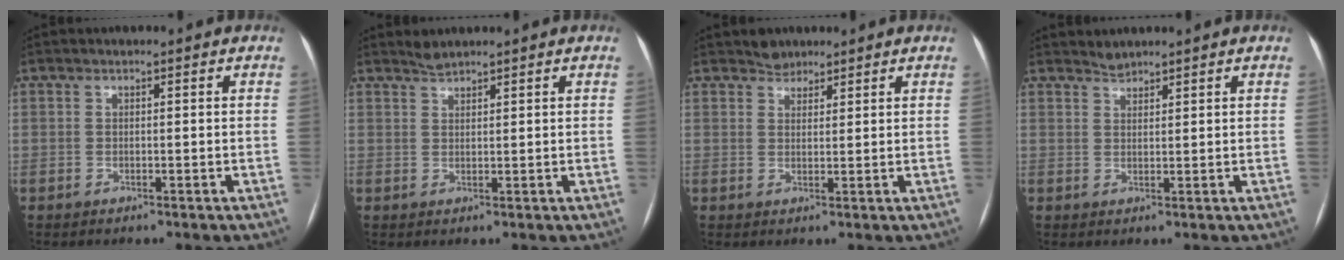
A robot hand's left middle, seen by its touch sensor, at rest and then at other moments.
{"total": 1.5, "force": [1.5, 0.0, 0.1], "torque": [-0.005, 0.006, 0.033]}
{"total": 2.3, "force": [1.9, 1.2, 0.0], "torque": [0.004, 0.005, 0.030]}
{"total": 1.4, "force": [1.4, 0.2, -0.2], "torque": [0.000, 0.004, 0.029]}